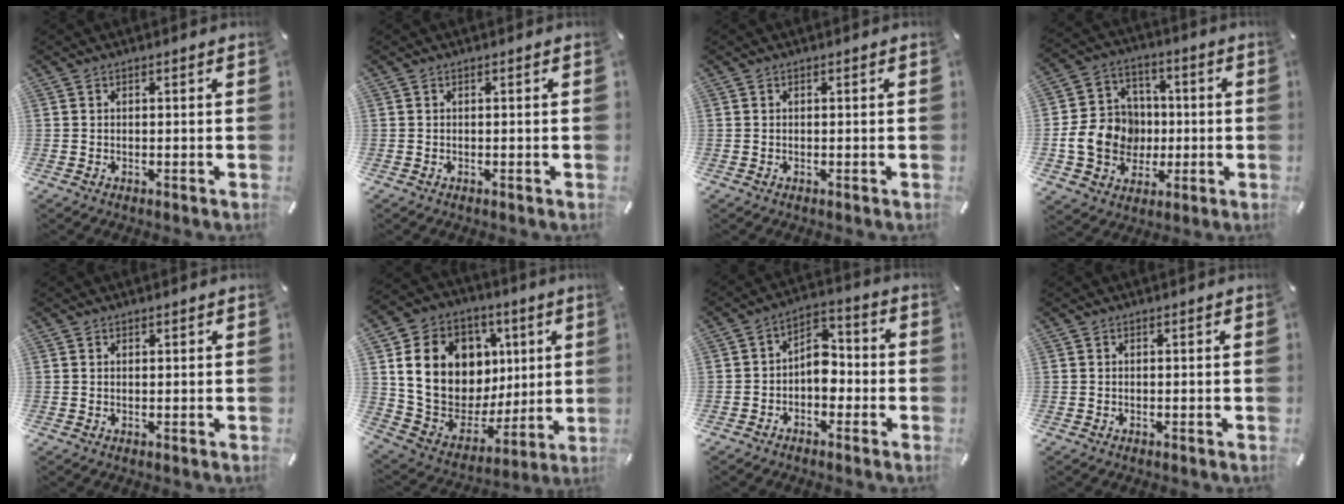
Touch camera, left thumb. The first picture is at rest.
{"total": 0.0}
{"total": 0.0}
{"total": 13.2, "force": [-1.8, 12.0, 5.2], "torque": [-0.100, 0.026, -0.022]}
{"total": 0.7, "force": [0.4, 0.5, 0.1], "torque": [-0.001, 0.001, 0.009]}
{"total": 20.0, "force": [6.0, 15.9, 10.4], "torque": [-0.185, -0.030, 0.129]}
{"total": 7.3, "force": [-2.2, 5.3, 4.6], "torque": [-0.064, 0.016, -0.043]}
{"total": 0.0}